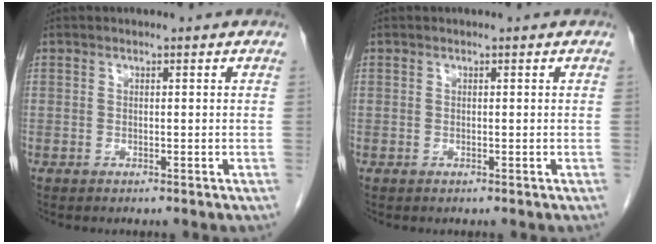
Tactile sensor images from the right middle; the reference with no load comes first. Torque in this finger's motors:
{"motor_torque": [0.00, 0.00, 0.00, 0.00]}